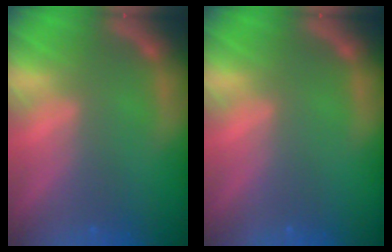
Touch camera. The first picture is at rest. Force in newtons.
{"total": 0.0}